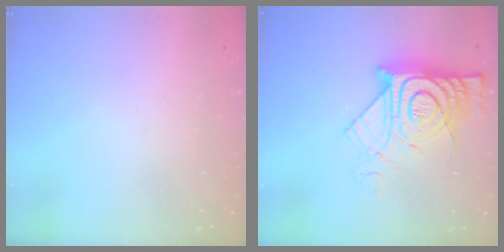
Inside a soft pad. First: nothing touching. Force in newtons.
{"total": 15.8, "press": 15.8, "slide": 1.2}